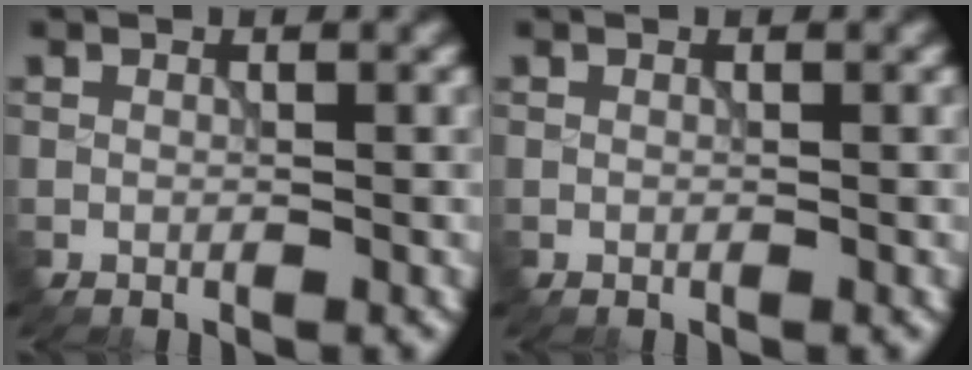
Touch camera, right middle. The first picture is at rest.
{"total": 0.0}